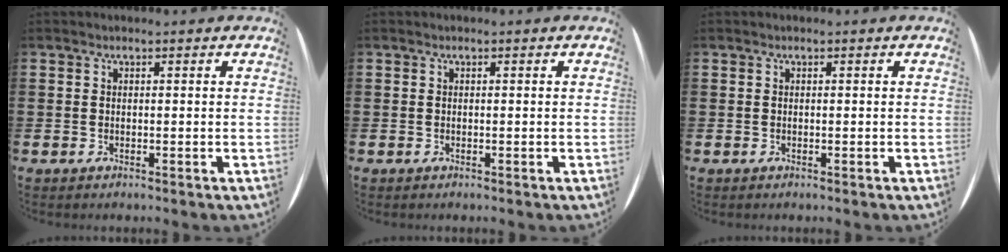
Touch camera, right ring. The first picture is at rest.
{"total": 0.0}
{"total": 0.0}